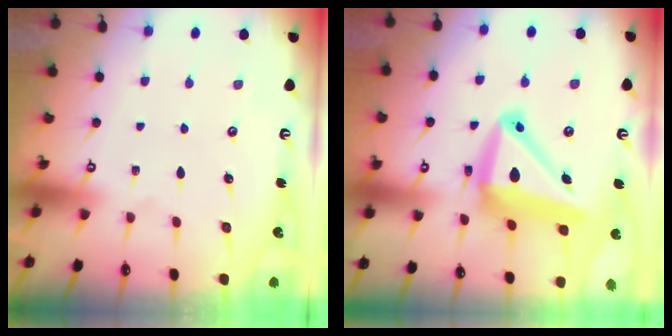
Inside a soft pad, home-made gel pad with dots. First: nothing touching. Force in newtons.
{"total": 16.1, "press": 15.6, "slide": 3.9}